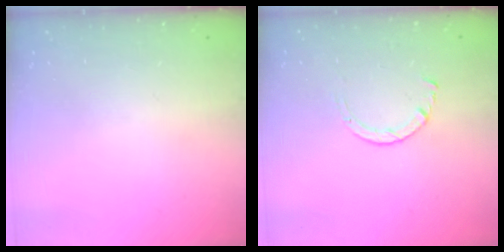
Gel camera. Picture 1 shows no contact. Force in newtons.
{"total": 2.9, "press": 2.8, "slide": 0.3}